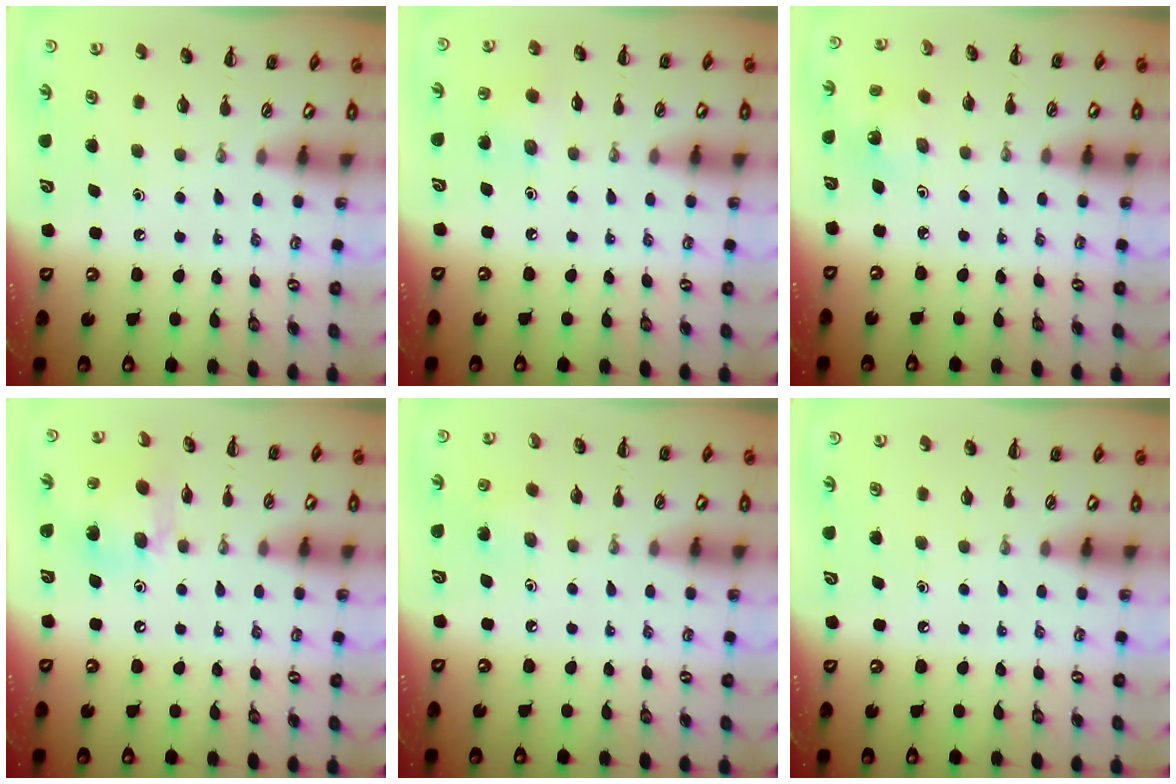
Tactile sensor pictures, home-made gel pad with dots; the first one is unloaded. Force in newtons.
{"total": 6.2, "press": 6.1, "slide": 1.2}
{"total": 2.3, "press": 2.2, "slide": 0.7}
{"total": 8.2, "press": 8.0, "slide": 1.4}
{"total": 3.7, "press": 3.5, "slide": 1.3}
{"total": 0.0}